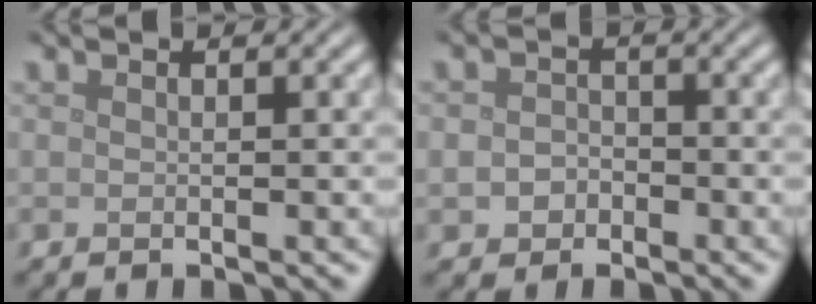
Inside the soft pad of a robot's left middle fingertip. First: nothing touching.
{"total": 1.7, "force": [-0.6, 1.5, 0.6], "torque": [-0.007, 0.001, -0.016]}